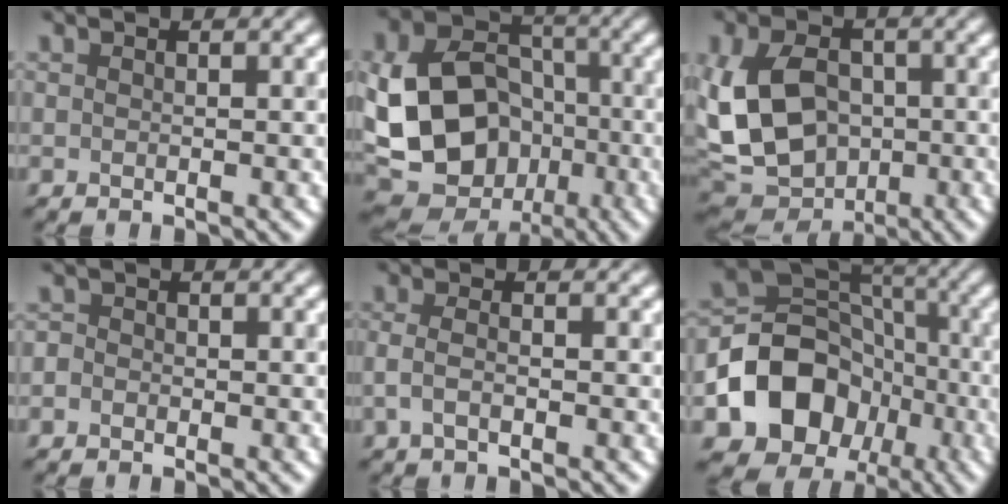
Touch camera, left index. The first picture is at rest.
{"total": 14.3, "force": [-2.7, 11.6, 7.8], "torque": [-0.142, -0.027, -0.041]}
{"total": 10.1, "force": [-0.7, 7.5, 6.6], "torque": [-0.148, -0.012, -0.011]}
{"total": 0.7, "force": [-0.4, 0.6, 0.0], "torque": [0.003, -0.003, -0.013]}
{"total": 1.5, "force": [-0.7, 0.4, 1.2], "torque": [-0.028, -0.001, -0.018]}
{"total": 10.1, "force": [-3.5, 8.2, 4.7], "torque": [-0.062, -0.001, -0.064]}